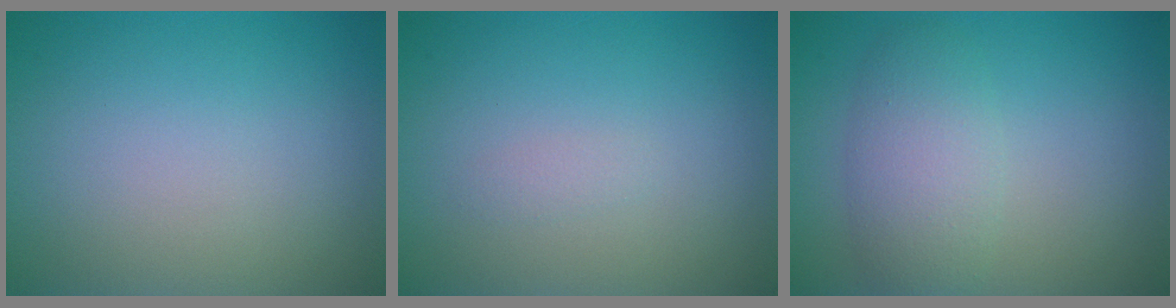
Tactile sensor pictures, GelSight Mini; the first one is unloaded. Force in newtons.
{"total": 0.6, "press": 0.6, "slide": 0.0}
{"total": 3.8, "press": 3.8, "slide": 0.1}